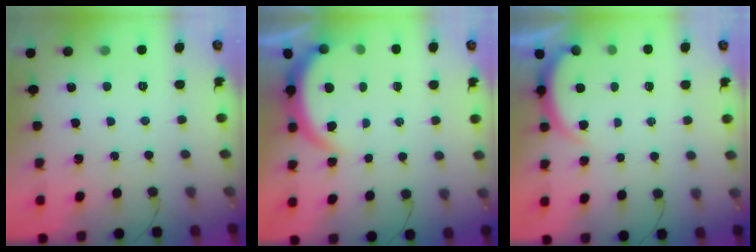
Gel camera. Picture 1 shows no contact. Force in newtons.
{"total": 3.9, "press": 3.9, "slide": 0.2}
{"total": 1.7, "press": 1.6, "slide": 0.5}